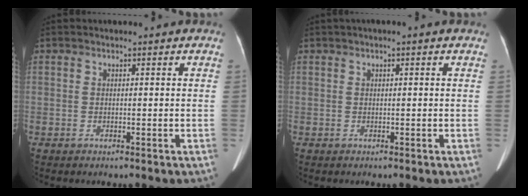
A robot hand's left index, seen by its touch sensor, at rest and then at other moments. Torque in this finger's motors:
{"motor_torque": [0.24, -0.34, 0.18, 0.06]}